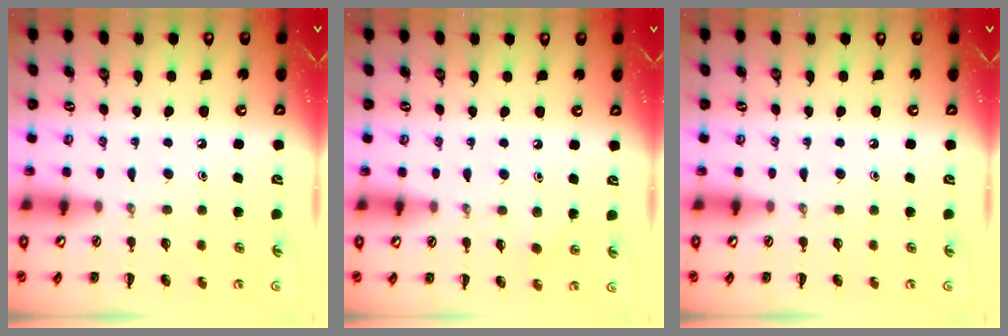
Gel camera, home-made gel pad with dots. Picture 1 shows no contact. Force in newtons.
{"total": 1.7, "press": 1.6, "slide": 0.6}
{"total": 0.0}